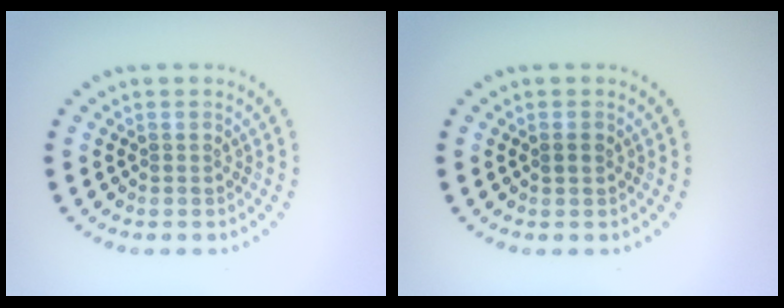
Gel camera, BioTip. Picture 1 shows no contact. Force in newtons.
{"total": 0.8, "press": 0.8, "slide": 0.1}